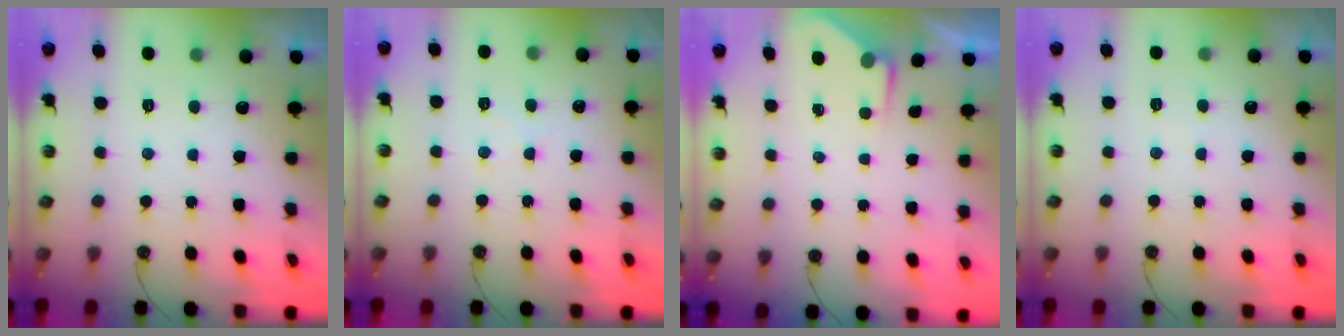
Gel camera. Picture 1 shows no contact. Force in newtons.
{"total": 3.7, "press": 3.6, "slide": 0.7}
{"total": 2.7, "press": 2.6, "slide": 0.4}
{"total": 2.8, "press": 2.7, "slide": 0.5}